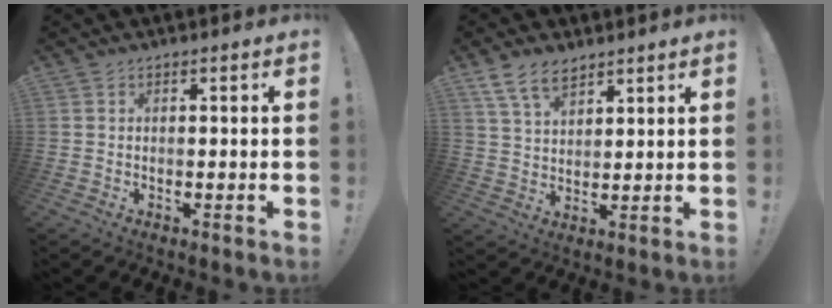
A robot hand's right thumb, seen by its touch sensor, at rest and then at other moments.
{"total": 8.7, "force": [6.0, 4.5, 4.4], "torque": [-0.081, -0.020, 0.116]}